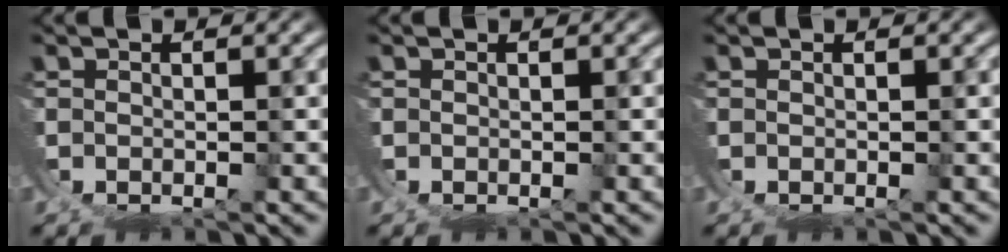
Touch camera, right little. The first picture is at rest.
{"total": 0.0}
{"total": 0.0}